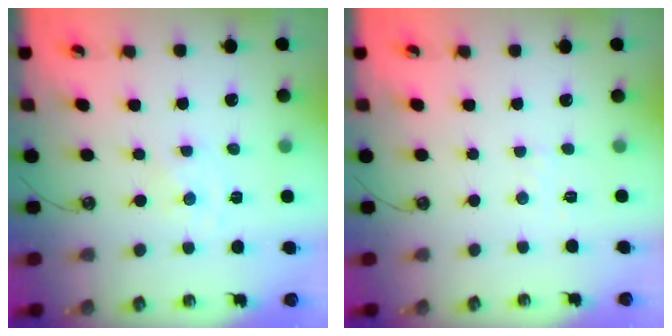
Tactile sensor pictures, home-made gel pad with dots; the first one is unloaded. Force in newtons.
{"total": 3.3, "press": 3.3, "slide": 0.5}